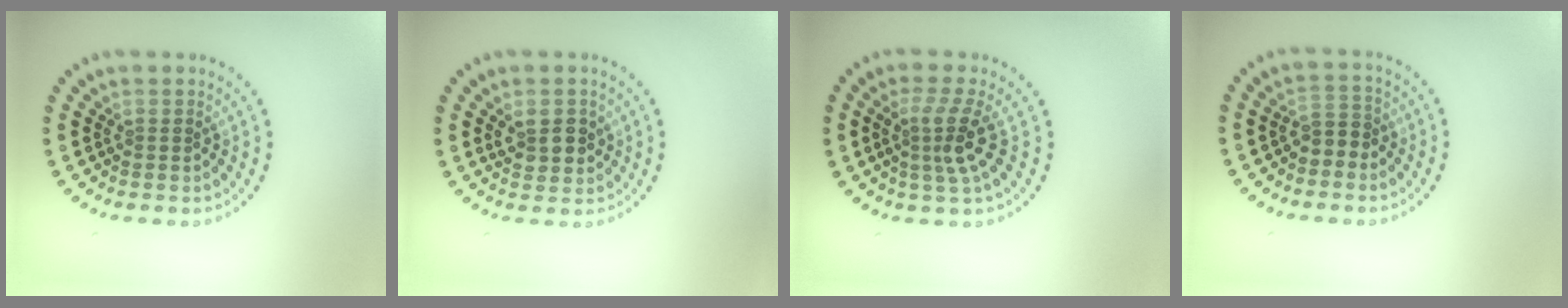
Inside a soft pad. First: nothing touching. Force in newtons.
{"total": 2.6, "press": 2.5, "slide": 0.6}
{"total": 3.2, "press": 2.2, "slide": 2.3}
{"total": 1.8, "press": 1.6, "slide": 0.9}